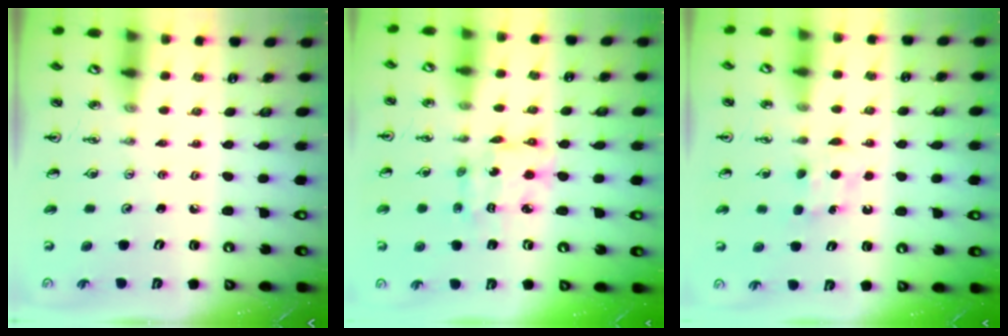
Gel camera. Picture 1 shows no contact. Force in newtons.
{"total": 9.4, "press": 9.3, "slide": 0.7}
{"total": 5.3, "press": 5.2, "slide": 0.7}